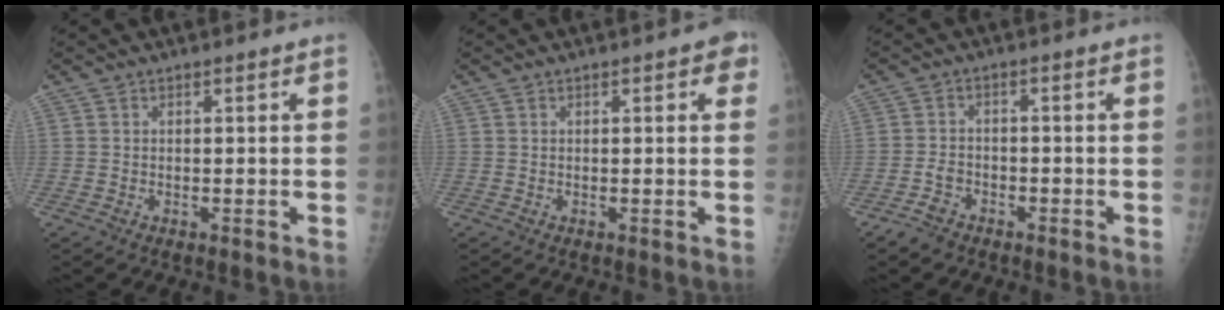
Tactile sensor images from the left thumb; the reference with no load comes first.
{"total": 2.5, "force": [1.0, 1.2, 2.0], "torque": [-0.008, 0.002, 0.006]}
{"total": 3.6, "force": [-2.7, 2.1, 1.1], "torque": [-0.024, 0.015, -0.048]}